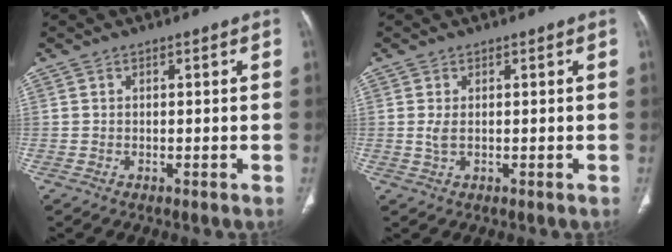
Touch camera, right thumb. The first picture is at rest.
{"total": 1.3, "force": [0.1, 0.6, 1.2], "torque": [-0.032, -0.001, 0.007]}